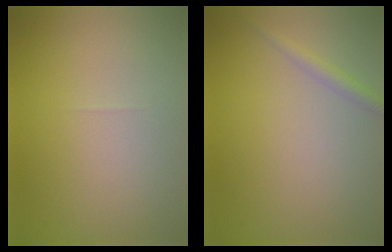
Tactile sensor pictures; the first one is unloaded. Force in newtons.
{"total": 1.3, "press": 1.3, "slide": 0.1}